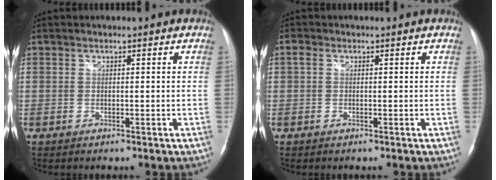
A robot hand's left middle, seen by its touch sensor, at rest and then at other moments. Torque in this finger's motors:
{"motor_torque": [0.19, -0.13, 0.14, 0.03]}